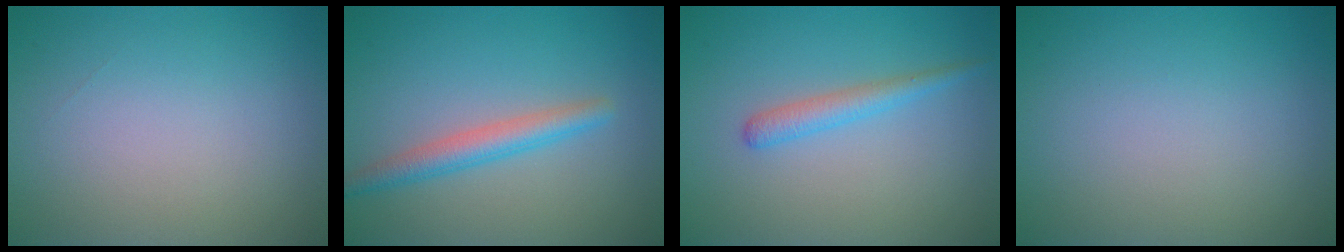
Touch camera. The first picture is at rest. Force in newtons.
{"total": 2.8, "press": 2.8, "slide": 0.1}
{"total": 1.9, "press": 1.9, "slide": 0.1}
{"total": 0.0}